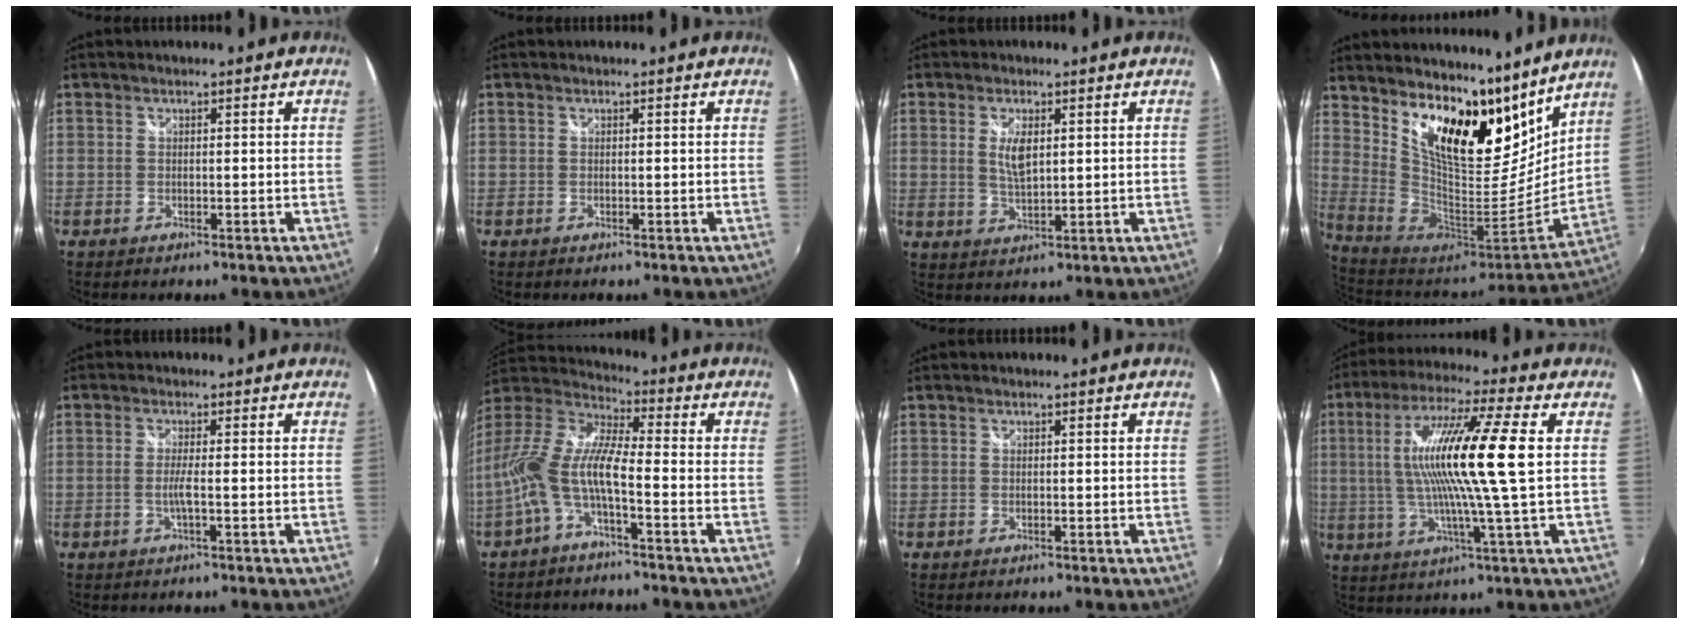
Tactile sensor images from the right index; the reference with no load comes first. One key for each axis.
{"total": 0.0}
{"total": 4.5, "fx": 1.1, "fy": 1.9, "fz": 4.0, "tx": -0.073, "ty": -0.004, "tz": 0.022}
{"total": 19.6, "fx": 13.2, "fy": 7.9, "fz": 12.2, "tx": -0.207, "ty": -0.007, "tz": 0.241}
{"total": 2.3, "fx": -0.7, "fy": -0.4, "fz": 2.2, "tx": -0.040, "ty": -0.002, "tz": -0.015}
{"total": 11.5, "fx": -4.1, "fy": 2.6, "fz": 10.5, "tx": -0.217, "ty": 0.002, "tz": -0.083}
{"total": 0.0}
{"total": 16.0, "fx": 1.4, "fy": -0.4, "fz": 16.0, "tx": -0.290, "ty": 0.003, "tz": 0.020}